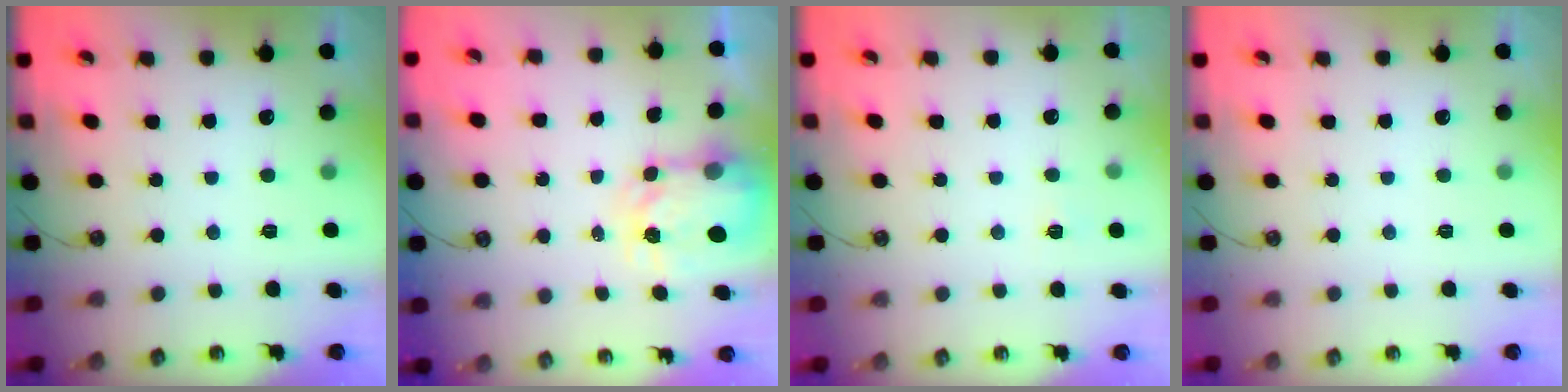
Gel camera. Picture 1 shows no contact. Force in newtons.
{"total": 5.0, "press": 4.9, "slide": 0.6}
{"total": 3.3, "press": 3.3, "slide": 0.4}
{"total": 0.0}